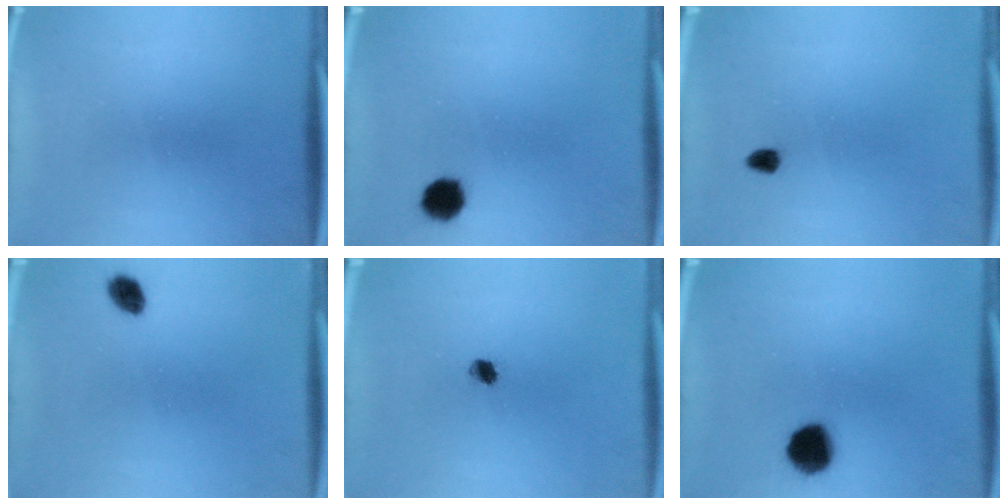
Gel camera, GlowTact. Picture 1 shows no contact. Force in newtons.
{"total": 4.9}
{"total": 1.5}
{"total": 3.1}
{"total": 2.1}
{"total": 8.7}